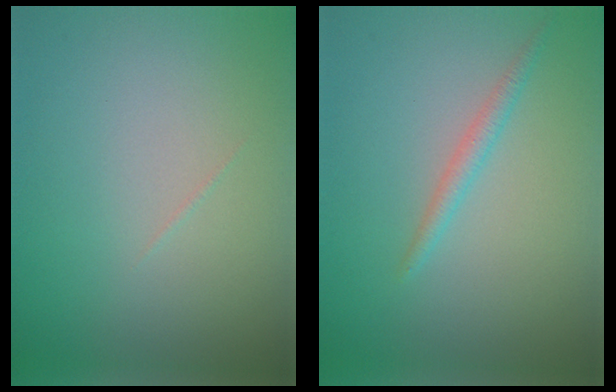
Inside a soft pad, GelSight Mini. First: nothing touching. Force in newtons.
{"total": 1.4, "press": 1.4, "slide": 0.1}